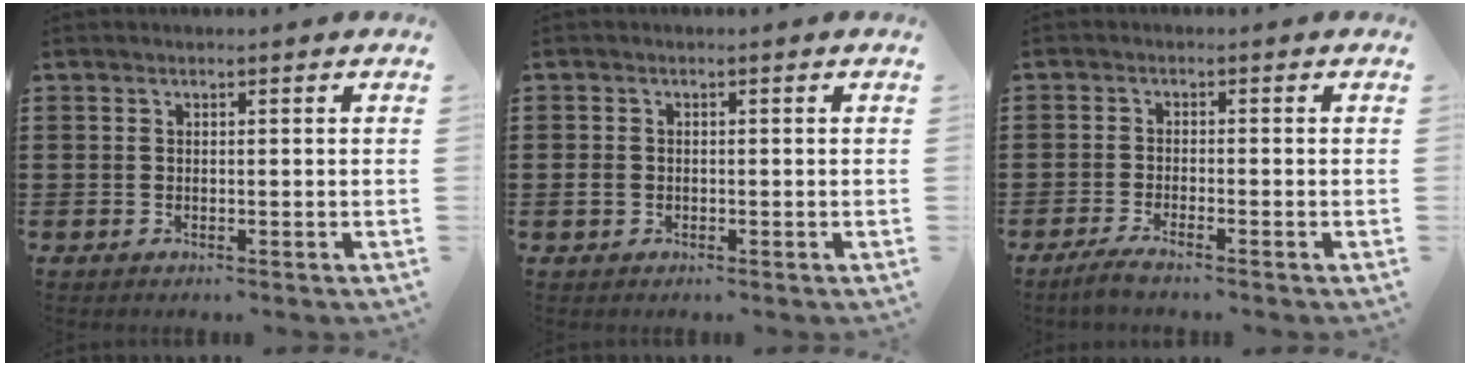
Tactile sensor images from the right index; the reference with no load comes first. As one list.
[{"total": 1.4, "force": [-0.3, 1.2, 0.6], "torque": [-0.015, 0.005, -0.006]}, {"total": 2.1, "force": [-1.8, -0.1, 1.1], "torque": [-0.025, -0.001, -0.037]}]